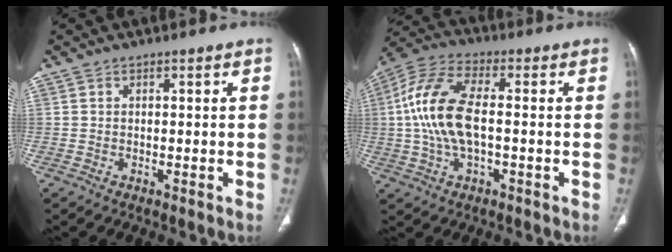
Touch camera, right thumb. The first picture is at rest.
{"total": 13.7, "force": [-0.1, 6.3, 12.1], "torque": [-0.264, 0.026, -0.006]}